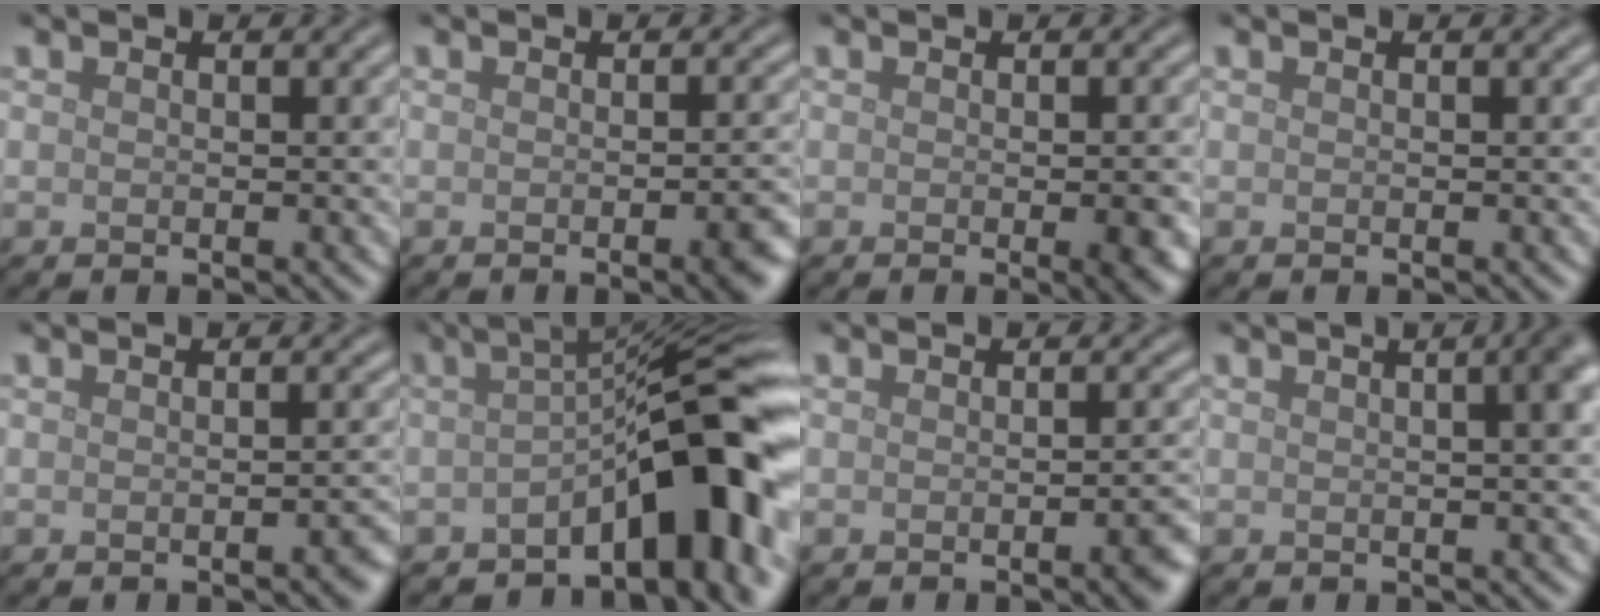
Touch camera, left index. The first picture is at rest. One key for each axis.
{"total": 3.8, "fx": -1.3, "fy": 1.1, "fz": 3.4, "tx": -0.037, "ty": -0.004, "tz": -0.016}
{"total": 3.7, "fx": -0.8, "fy": 1.1, "fz": 3.5, "tx": -0.038, "ty": -0.008, "tz": -0.006}
{"total": 0.0}
{"total": 1.3, "fx": -0.8, "fy": 0.3, "fz": 1.0, "tx": -0.013, "ty": -0.001, "tz": -0.010}
{"total": 10.8, "fx": -3.9, "fy": 3.4, "fz": 9.5, "tx": -0.110, "ty": 0.013, "tz": -0.065}
{"total": 2.9, "fx": -1.1, "fy": 0.8, "fz": 2.6, "tx": -0.026, "ty": 0.000, "tz": -0.018}
{"total": 8.3, "fx": 2.1, "fy": 4.3, "fz": 6.8, "tx": -0.001, "ty": 0.051, "tz": -0.020}